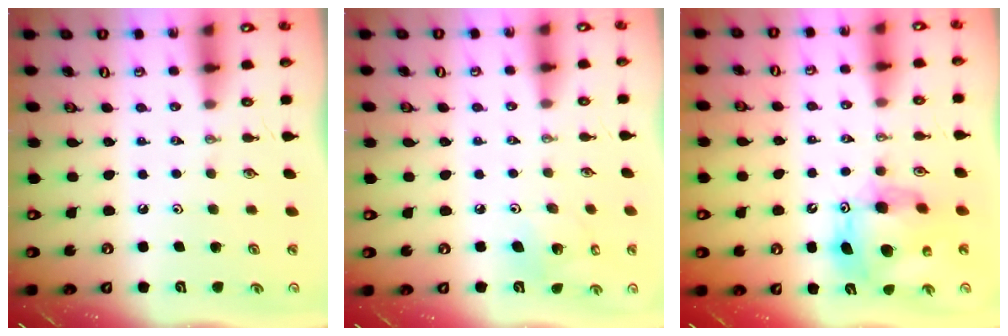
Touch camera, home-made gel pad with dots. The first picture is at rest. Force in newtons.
{"total": 5.6, "press": 5.4, "slide": 1.4}
{"total": 14.1, "press": 14.0, "slide": 1.1}